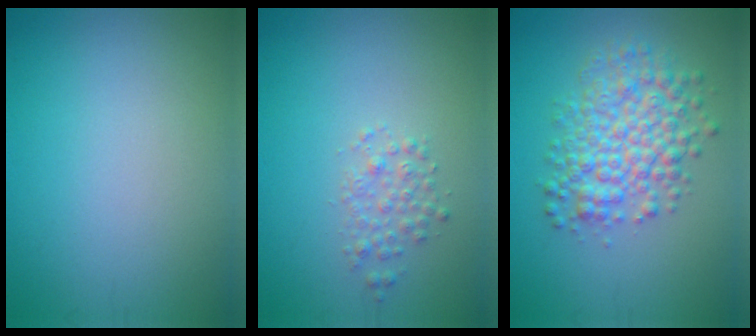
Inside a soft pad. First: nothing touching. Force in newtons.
{"total": 1.6, "press": 1.6, "slide": 0.0}
{"total": 5.7, "press": 5.7, "slide": 0.1}